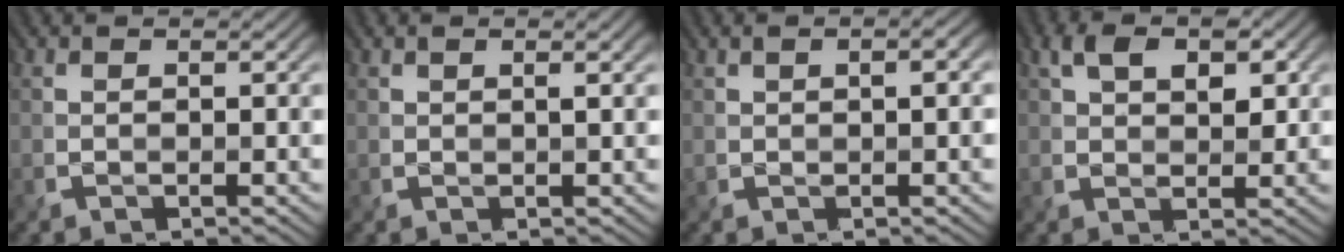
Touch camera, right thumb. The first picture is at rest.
{"total": 1.3, "force": [0.6, 0.2, 1.2], "torque": [-0.019, -0.001, 0.011]}
{"total": 3.0, "force": [0.6, 1.1, 2.7], "torque": [-0.046, 0.007, 0.013]}
{"total": 5.2, "force": [2.0, 3.1, 3.8], "torque": [-0.063, 0.001, 0.029]}